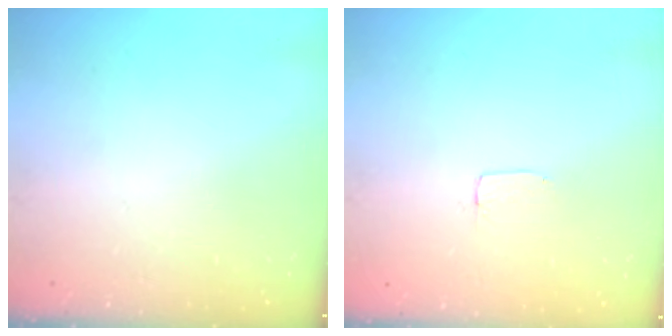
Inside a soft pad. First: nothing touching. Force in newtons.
{"total": 2.0, "press": 2.0, "slide": 0.0}